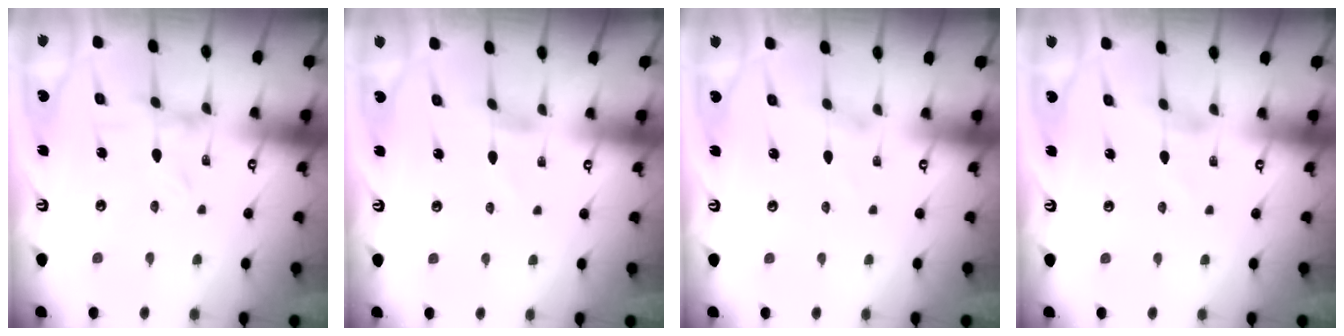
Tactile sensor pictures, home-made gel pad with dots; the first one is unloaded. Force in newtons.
{"total": 0.0}
{"total": 1.5, "press": 1.5, "slide": 0.0}
{"total": 0.0}